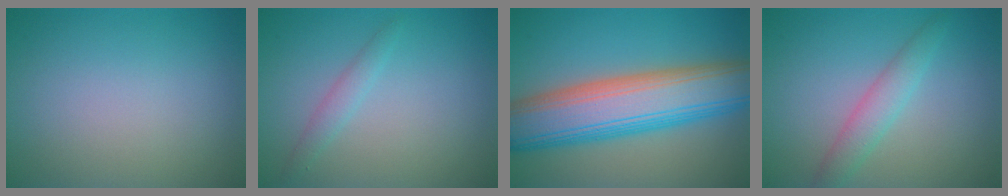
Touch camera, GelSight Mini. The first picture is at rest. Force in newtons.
{"total": 1.4, "press": 1.4, "slide": 0.0}
{"total": 11.4, "press": 11.3, "slide": 0.6}
{"total": 2.6, "press": 2.6, "slide": 0.0}